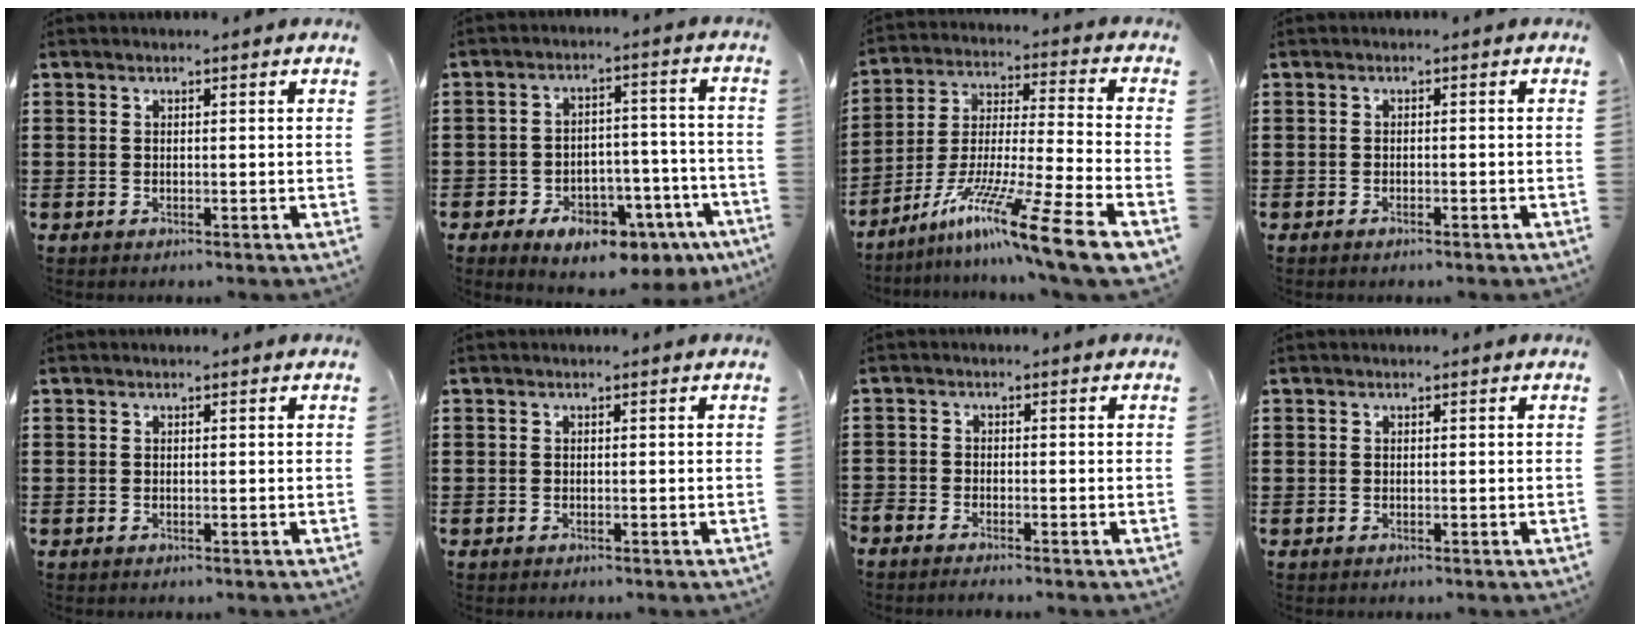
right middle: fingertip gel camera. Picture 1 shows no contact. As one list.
[{"total": 7.2, "force": [-5.3, 2.9, 3.9], "torque": [-0.065, 0.023, -0.094]}, {"total": 14.9, "force": [-10.4, -0.4, 10.7], "torque": [-0.198, 0.006, -0.196]}, {"total": 0.7, "force": [-0.7, 0.1, 0.3], "torque": [-0.008, -0.001, -0.013]}, {"total": 0.0}, {"total": 0.0}, {"total": 1.6, "force": [-1.6, 0.1, 0.2], "torque": [-0.007, 0.001, -0.033]}, {"total": 0.0}]